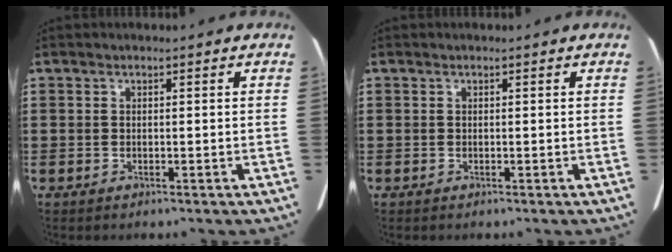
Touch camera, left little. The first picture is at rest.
{"total": 0.0}